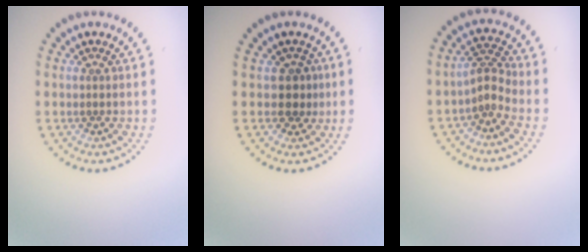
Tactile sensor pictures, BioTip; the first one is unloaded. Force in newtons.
{"total": 2.0, "press": 1.6, "slide": 1.2}
{"total": 2.1, "press": 1.5, "slide": 1.5}